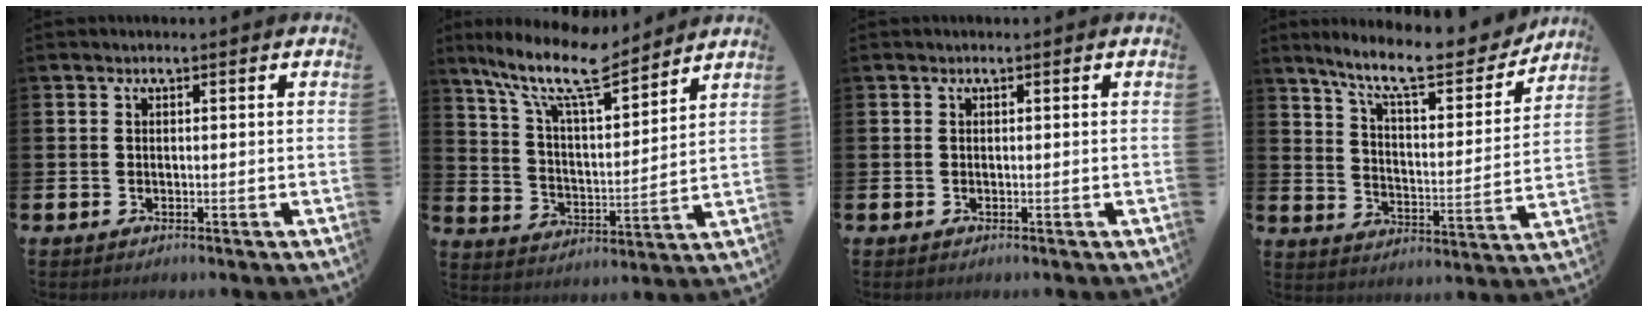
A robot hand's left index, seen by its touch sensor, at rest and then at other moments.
{"total": 11.8, "force": [9.8, 2.4, 6.1], "torque": [-0.148, -0.050, 0.170]}
{"total": 0.0}
{"total": 11.2, "force": [9.8, 2.0, 5.0], "torque": [-0.113, -0.065, 0.164]}